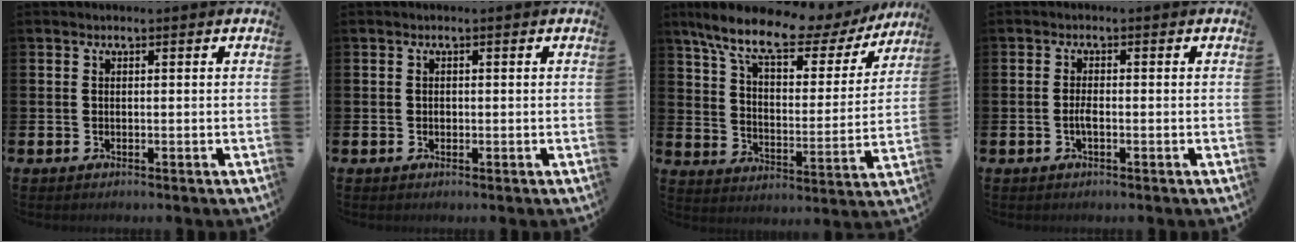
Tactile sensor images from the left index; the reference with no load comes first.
{"total": 0.5, "force": [-0.1, 0.5, 0.2], "torque": [-0.004, 0.005, -0.003]}
{"total": 11.3, "force": [8.9, 3.7, 6.0], "torque": [-0.150, -0.045, 0.150]}
{"total": 1.5, "force": [-0.6, 0.4, 1.3], "torque": [-0.033, 0.004, -0.010]}